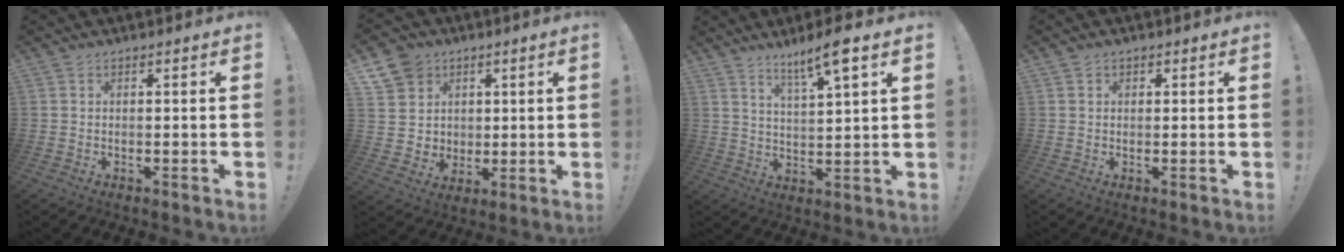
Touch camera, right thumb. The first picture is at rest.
{"total": 10.2, "force": [4.1, 9.0, 2.5], "torque": [-0.040, -0.013, 0.089]}
{"total": 8.6, "force": [6.0, 0.8, 6.1], "torque": [-0.105, -0.032, 0.098]}
{"total": 1.0, "force": [0.3, 0.9, 0.3], "torque": [0.000, -0.001, 0.005]}